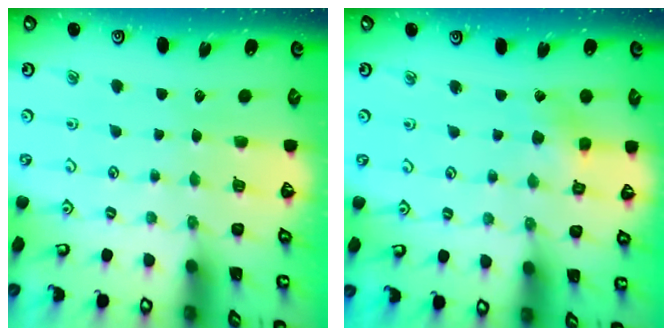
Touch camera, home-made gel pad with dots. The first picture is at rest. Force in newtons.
{"total": 2.9, "press": 2.9, "slide": 0.3}